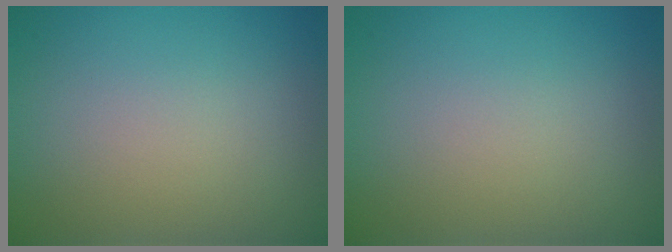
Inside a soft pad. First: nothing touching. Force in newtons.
{"total": 0.0}